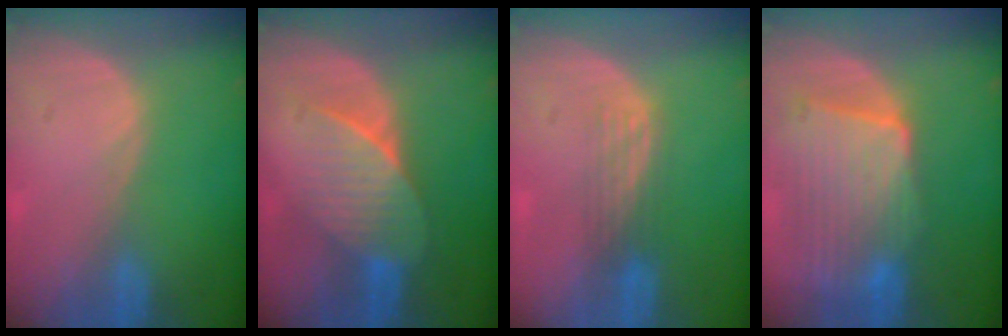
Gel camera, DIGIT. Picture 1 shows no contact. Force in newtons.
{"total": 7.2, "press": 6.7, "slide": 2.6}
{"total": 2.9, "press": 2.7, "slide": 1.2}
{"total": 10.1, "press": 9.0, "slide": 4.5}